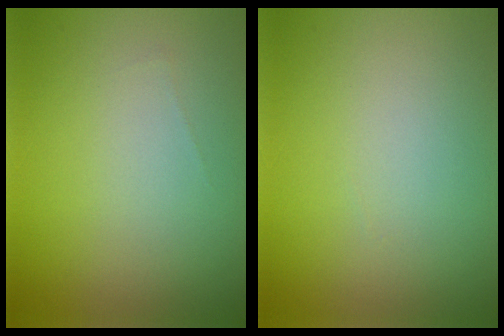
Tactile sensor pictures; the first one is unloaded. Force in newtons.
{"total": 0.0}